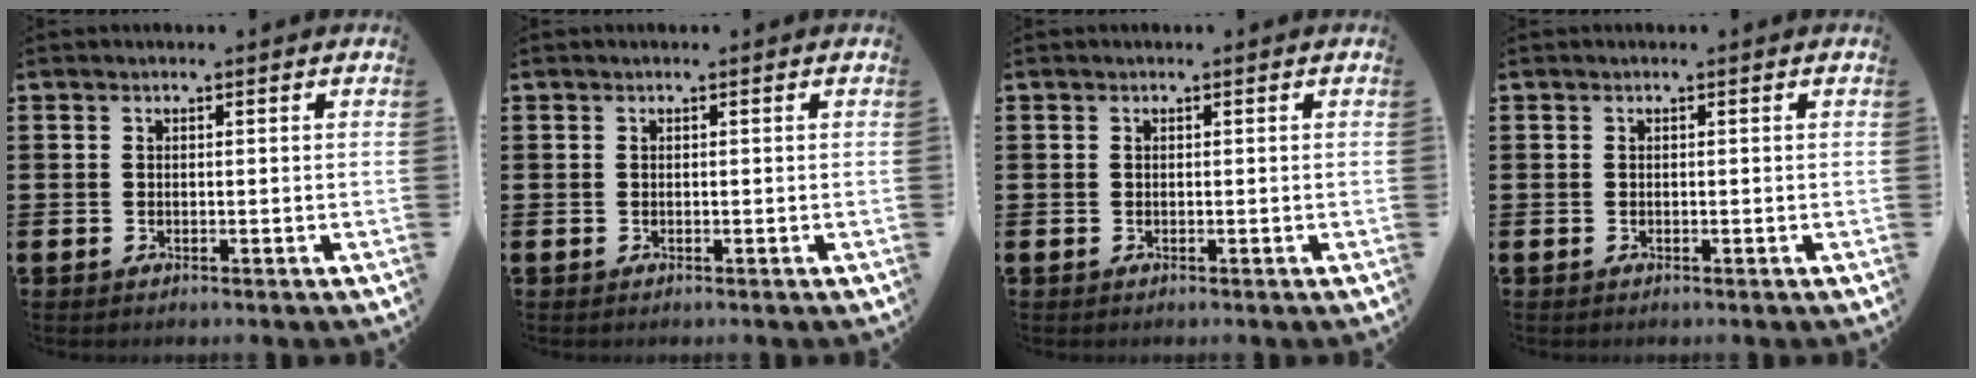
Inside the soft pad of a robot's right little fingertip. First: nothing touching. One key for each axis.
{"total": 0.0}
{"total": 0.0}
{"total": 0.0}